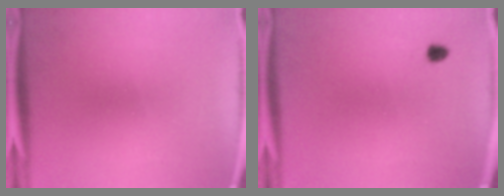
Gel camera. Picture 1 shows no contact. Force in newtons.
{"total": 1.2}